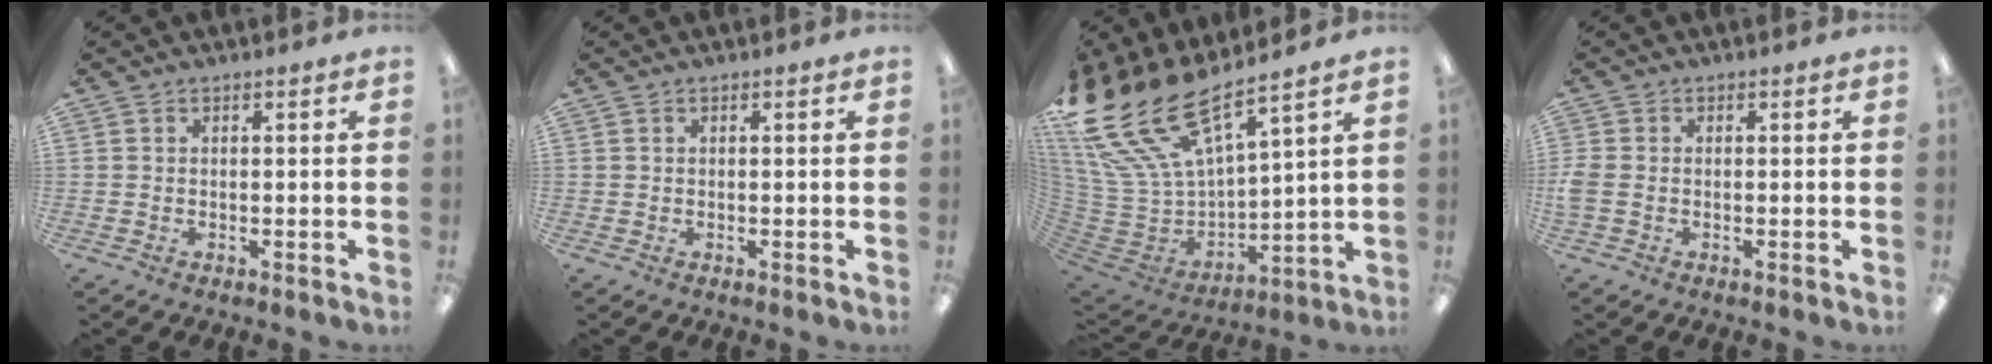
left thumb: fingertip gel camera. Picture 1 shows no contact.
{"total": 0.5, "force": [0.1, 0.5, 0.1], "torque": [-0.001, 0.005, 0.001]}
{"total": 21.6, "force": [17.1, 7.4, 11.0], "torque": [-0.247, -0.117, 0.304]}
{"total": 3.0, "force": [-0.6, 2.2, 1.9], "torque": [-0.046, 0.002, -0.013]}